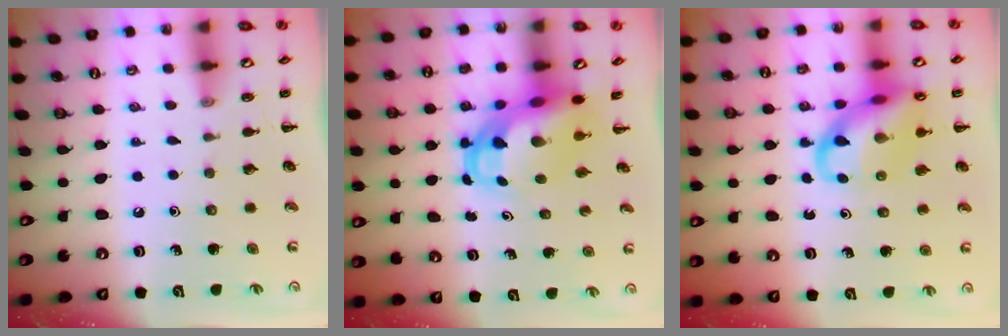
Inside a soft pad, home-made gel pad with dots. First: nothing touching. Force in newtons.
{"total": 5.9, "press": 5.7, "slide": 1.5}
{"total": 14.2, "press": 14.0, "slide": 2.5}